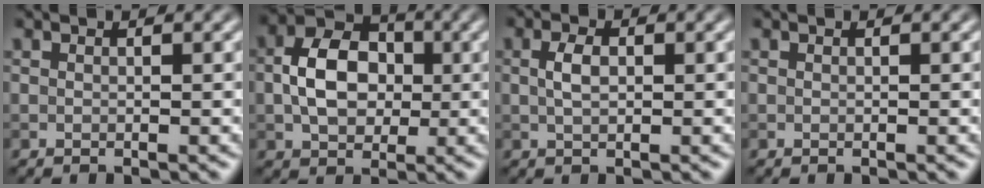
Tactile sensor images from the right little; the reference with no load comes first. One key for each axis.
{"total": 6.2, "fx": -0.1, "fy": 4.5, "fz": 4.4, "tx": -0.078, "ty": 0.011, "tz": -0.004}
{"total": 2.0, "fx": 0.2, "fy": 1.1, "fz": 1.6, "tx": -0.037, "ty": 0.003, "tz": 0.003}
{"total": 0.0}